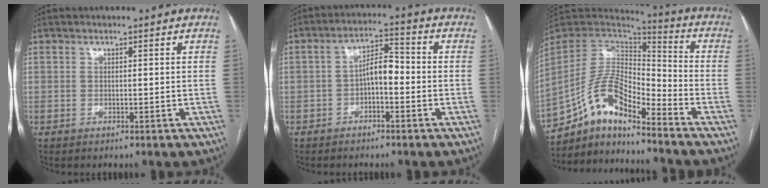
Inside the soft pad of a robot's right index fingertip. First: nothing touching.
{"total": 5.2, "force": [-1.3, 2.1, 4.6], "torque": [-0.080, 0.025, -0.023]}
{"total": 13.5, "force": [-10.0, 3.5, 8.3], "torque": [-0.158, 0.035, -0.184]}